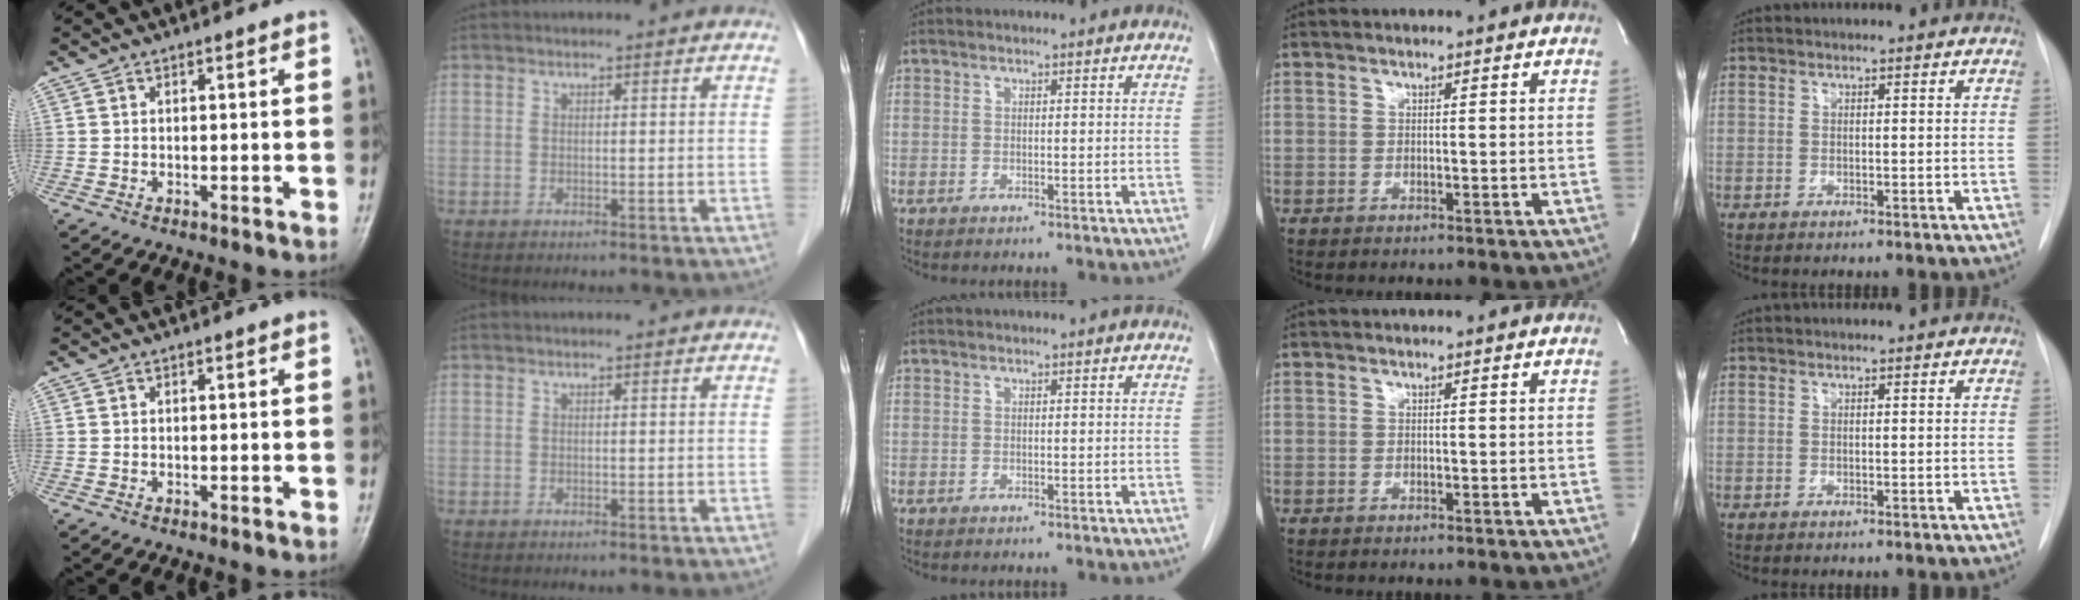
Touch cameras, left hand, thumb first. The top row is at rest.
{}